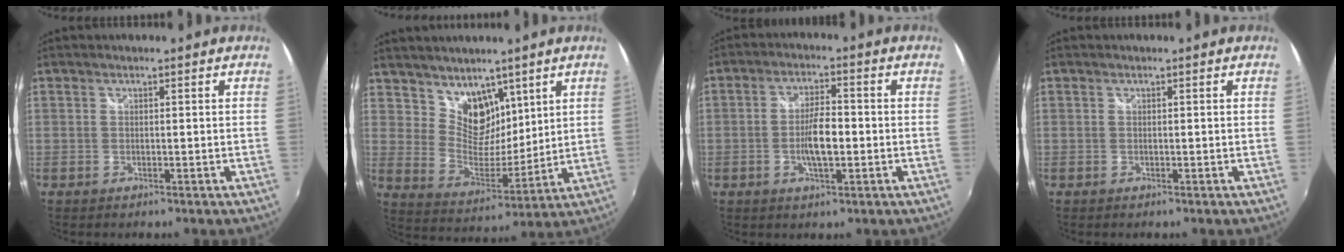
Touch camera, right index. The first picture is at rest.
{"total": 10.1, "force": [6.9, 6.4, 3.7], "torque": [-0.055, -0.005, 0.137]}
{"total": 6.3, "force": [-1.2, 1.9, 5.9], "torque": [-0.111, 0.005, -0.019]}
{"total": 0.0}